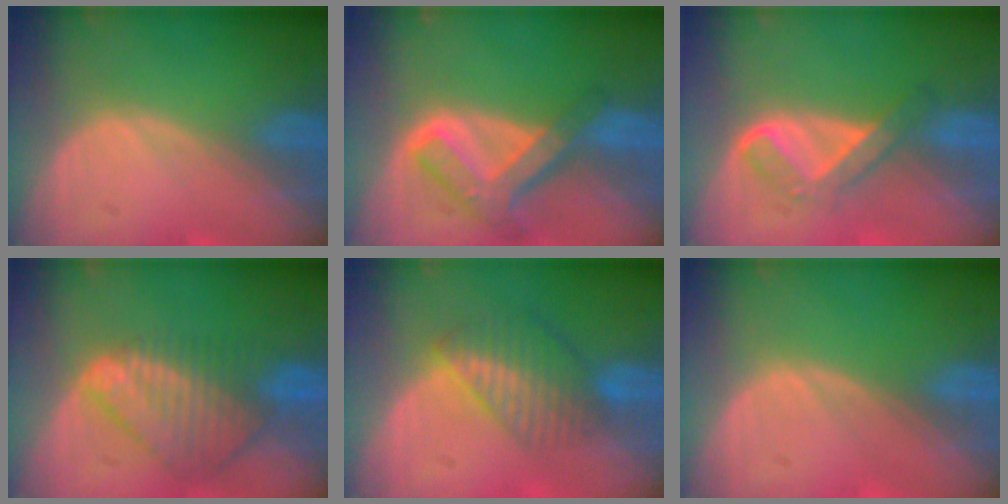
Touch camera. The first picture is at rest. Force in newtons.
{"total": 7.7, "press": 6.5, "slide": 4.1}
{"total": 5.4, "press": 4.5, "slide": 3.0}
{"total": 9.0, "press": 7.8, "slide": 4.5}
{"total": 7.0, "press": 6.1, "slide": 3.5}
{"total": 0.0}